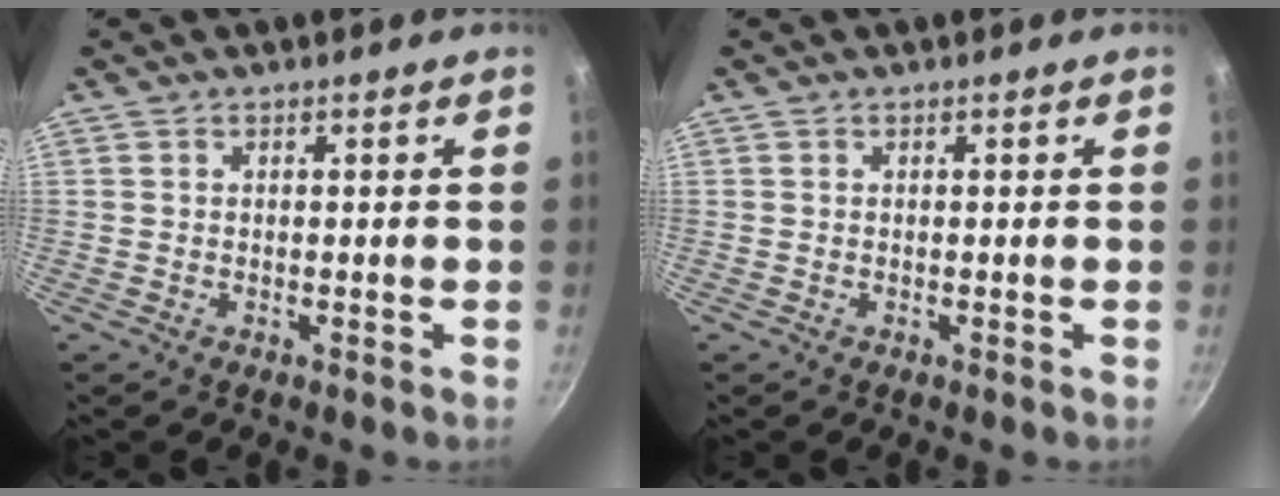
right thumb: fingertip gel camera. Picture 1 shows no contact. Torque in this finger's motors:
{"motor_torque": [0.05, -0.20, 0.32, -0.14, -0.06]}